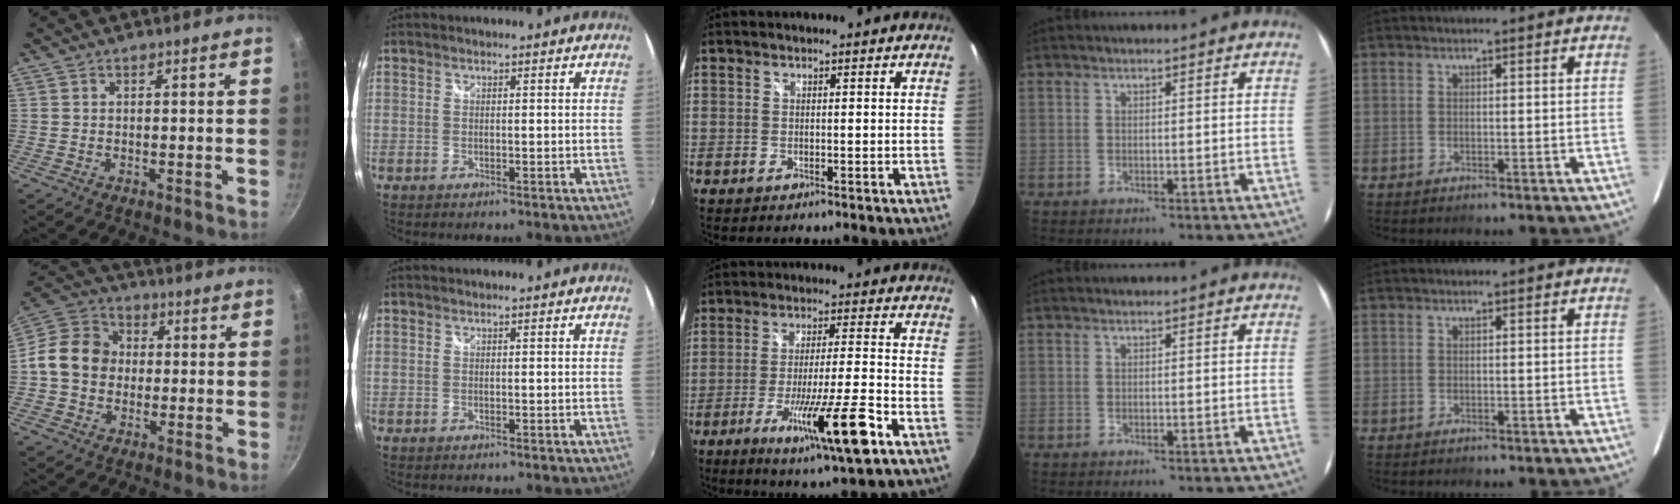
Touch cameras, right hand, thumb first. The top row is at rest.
{"thumb": {"total": 11.9, "force": [-0.4, 10.0, 6.4], "torque": [-0.082, 0.026, -0.029]}, "middle": {"total": 14.1, "force": [-7.2, 0.1, 12.1], "torque": [-0.224, -0.034, -0.123]}}